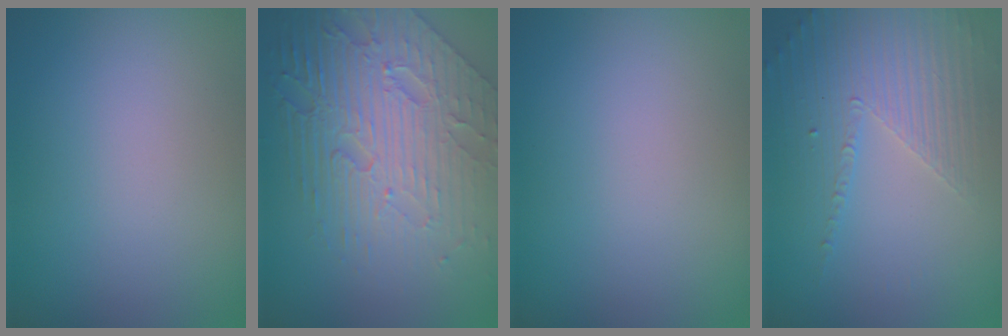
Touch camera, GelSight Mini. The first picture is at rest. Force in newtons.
{"total": 8.4, "press": 5.7, "slide": 6.2}
{"total": 0.0}
{"total": 4.0, "press": 3.2, "slide": 2.3}